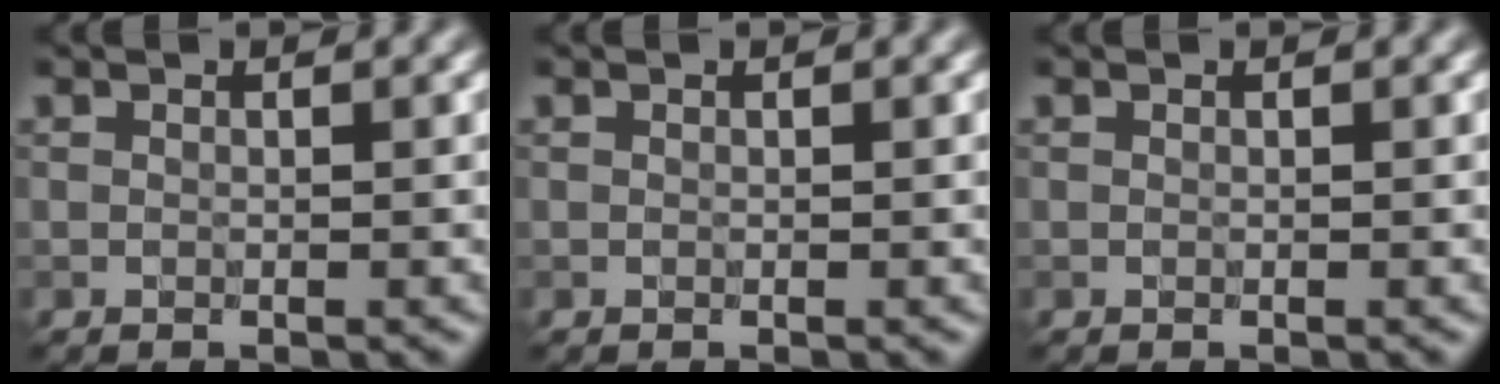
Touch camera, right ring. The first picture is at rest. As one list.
[{"total": 0.0}, {"total": 0.0}]